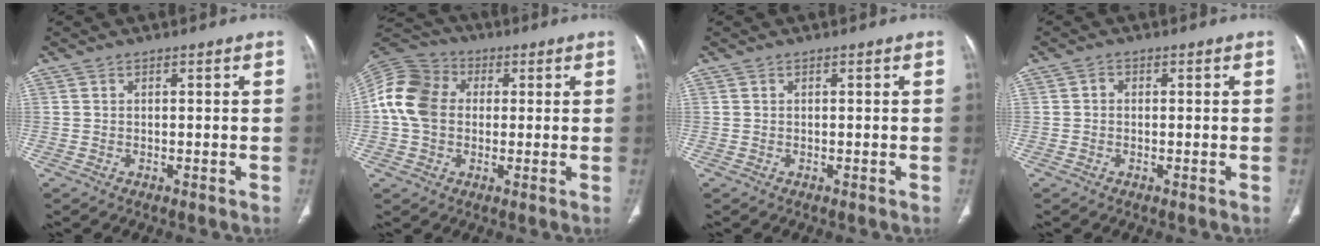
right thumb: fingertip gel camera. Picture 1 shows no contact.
{"total": 12.0, "force": [0.9, 9.6, 7.3], "torque": [-0.136, 0.030, 0.006]}
{"total": 0.0}
{"total": 0.9, "force": [-0.1, 0.7, 0.5], "torque": [-0.002, 0.004, -0.007]}